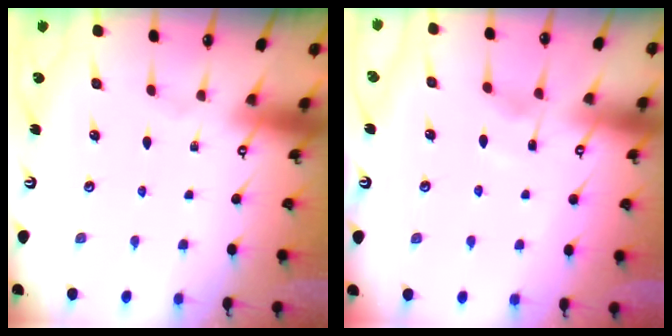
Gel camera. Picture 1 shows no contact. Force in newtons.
{"total": 3.0, "press": 2.9, "slide": 0.4}